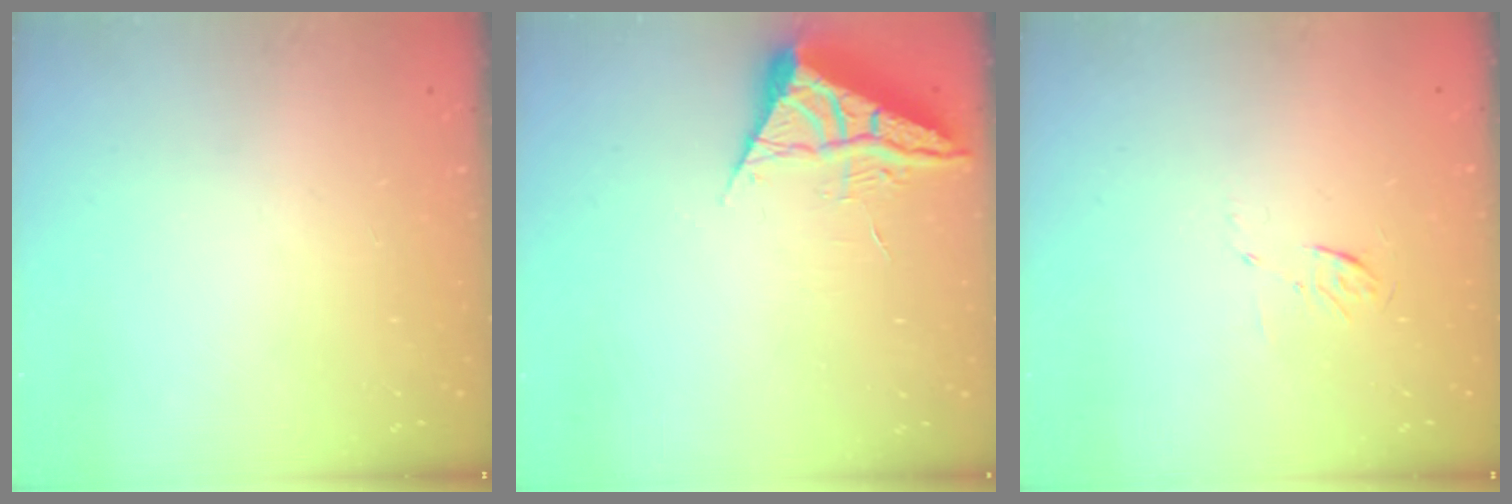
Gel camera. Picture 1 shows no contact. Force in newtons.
{"total": 6.3, "press": 6.3, "slide": 0.9}
{"total": 4.0, "press": 3.7, "slide": 1.3}